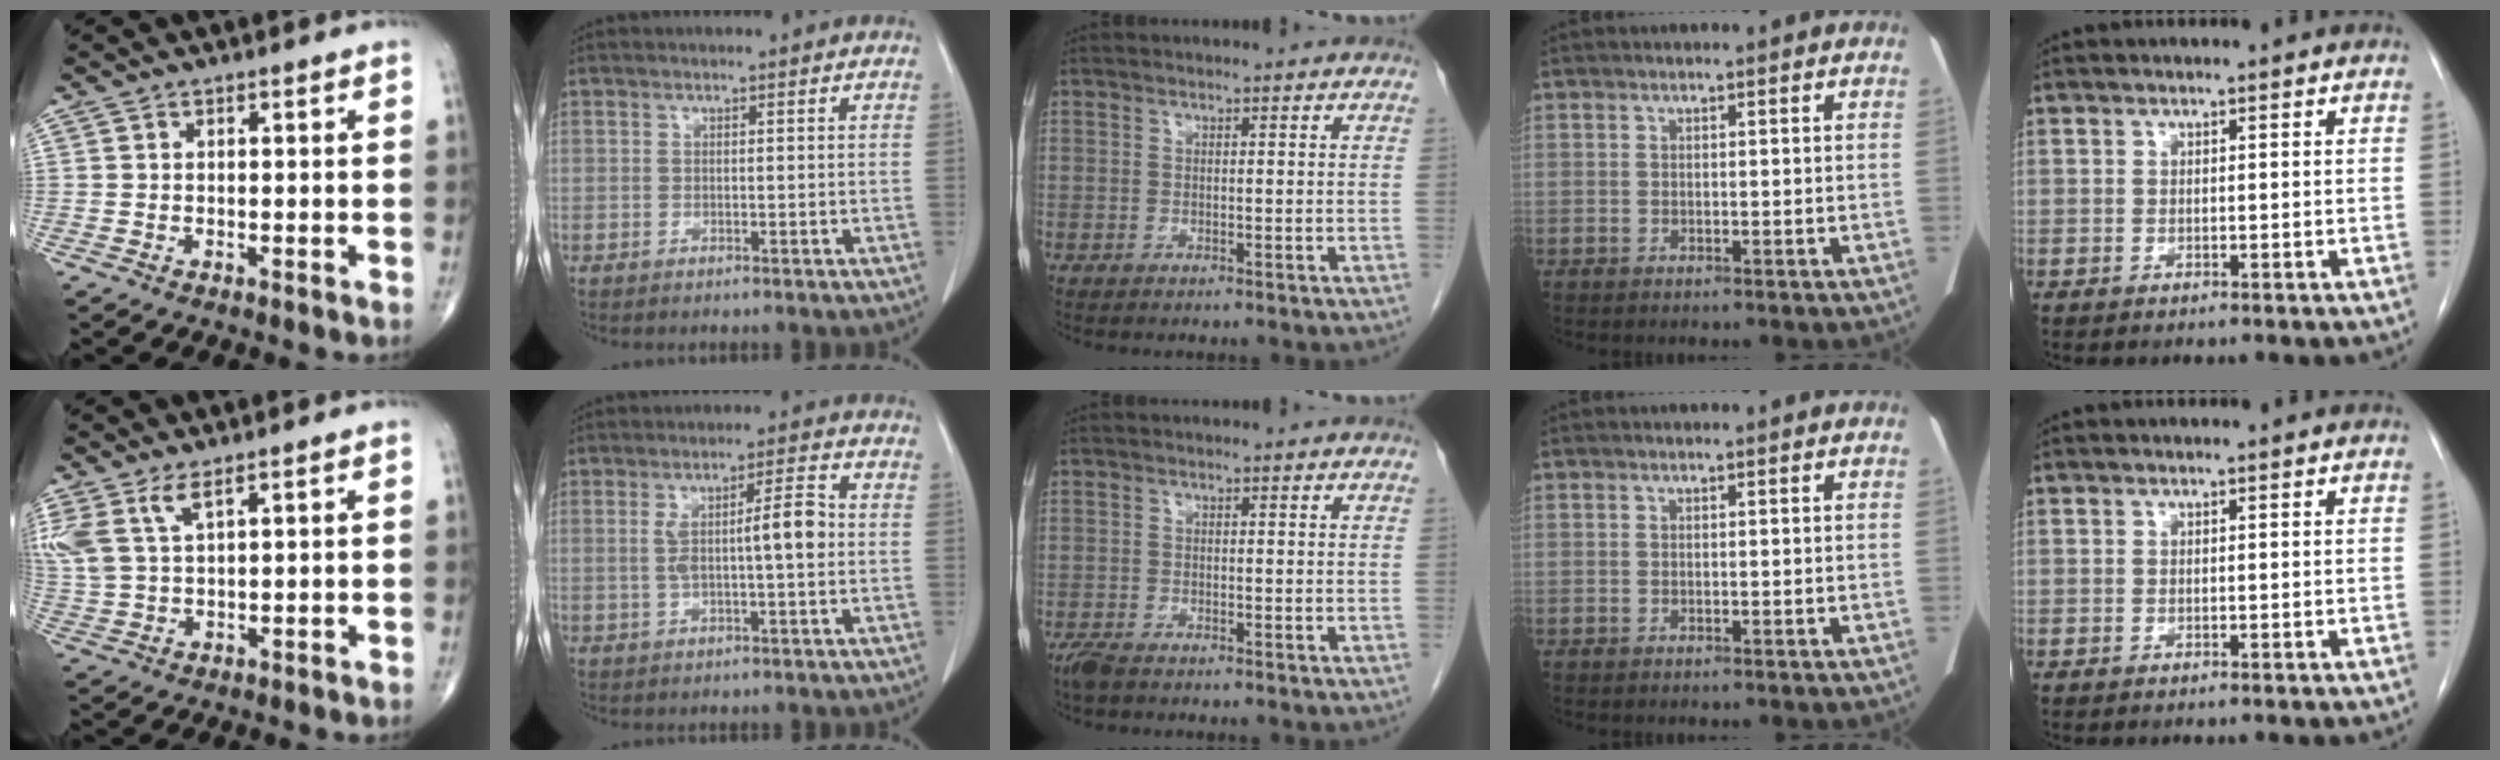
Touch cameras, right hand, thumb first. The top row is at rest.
{"thumb": {"total": 7.3, "force": [4.2, 2.8, 5.3], "torque": [-0.131, -0.009, 0.095]}, "index": {"total": 6.6, "force": [0.0, 0.8, 6.5], "torque": [-0.115, 0.017, 0.002]}, "middle": {"total": 2.2, "force": [-1.8, 0.6, 1.1], "torque": [-0.030, -0.007, -0.034]}}